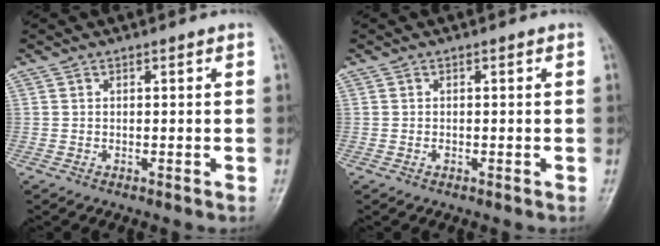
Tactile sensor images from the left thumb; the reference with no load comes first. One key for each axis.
{"total": 0.5, "fx": -0.1, "fy": 0.3, "fz": 0.4, "tx": -0.004, "ty": 0.000, "tz": -0.004}